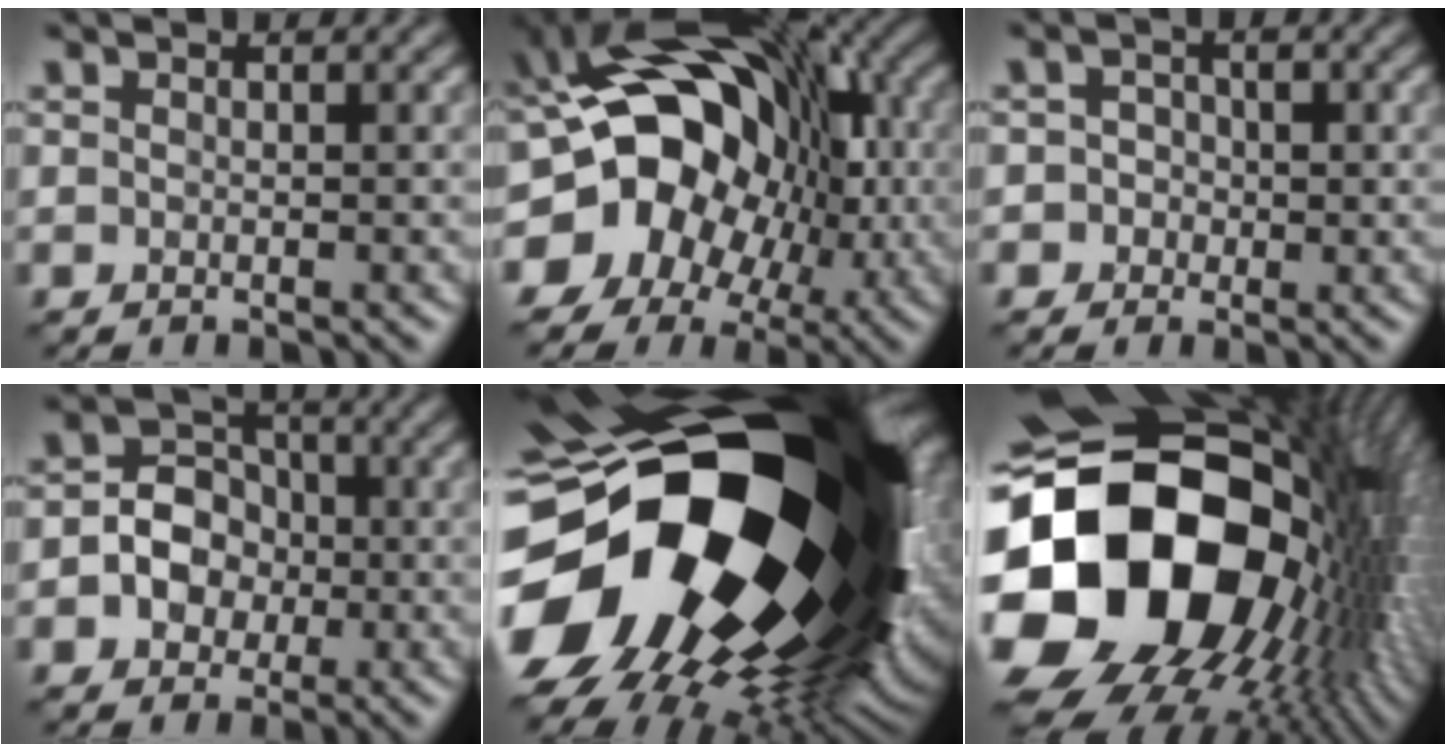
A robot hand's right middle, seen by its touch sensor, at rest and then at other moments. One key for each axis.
{"total": 17.4, "fx": -1.6, "fy": 13.2, "fz": 11.1, "tx": -0.159, "ty": -0.006, "tz": -0.048}
{"total": 1.6, "fx": -0.6, "fy": 1.5, "fz": 0.2, "tx": 0.017, "ty": 0.005, "tz": -0.020}
{"total": 4.8, "fx": -1.2, "fy": 4.2, "fz": 2.0, "tx": -0.017, "ty": 0.011, "tz": -0.042}
{"total": 22.1, "fx": -0.6, "fy": 11.7, "fz": 18.7, "tx": -0.329, "ty": -0.077, "tz": -0.012}
{"total": 22.0, "fx": -1.8, "fy": 16.2, "fz": 14.8, "tx": -0.315, "ty": -0.040, "tz": -0.014}